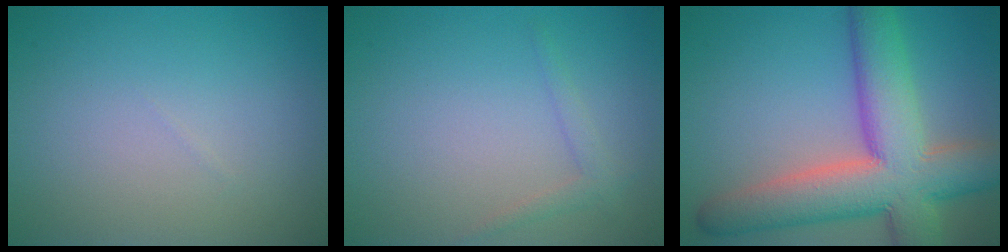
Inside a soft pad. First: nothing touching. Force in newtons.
{"total": 1.2, "press": 1.2, "slide": 0.1}
{"total": 11.3, "press": 11.3, "slide": 0.9}